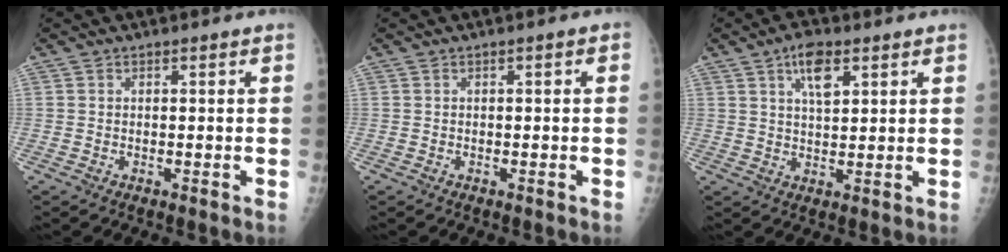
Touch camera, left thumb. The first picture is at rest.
{"total": 0.7, "force": [0.0, 0.2, 0.7], "torque": [-0.007, 0.002, -0.001]}
{"total": 6.2, "force": [3.2, 2.7, 4.6], "torque": [-0.071, -0.011, 0.053]}